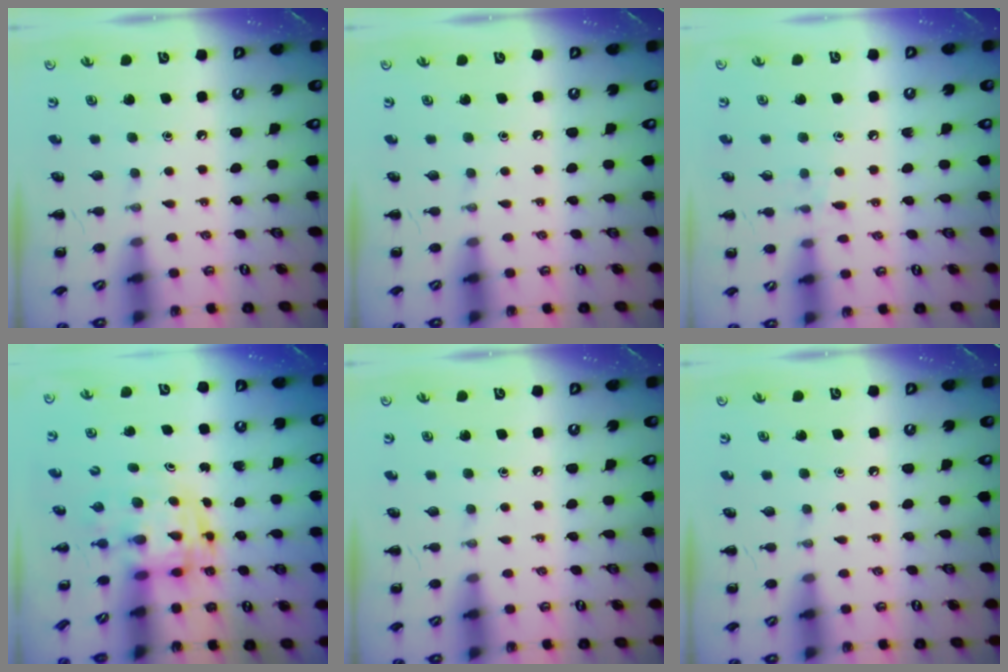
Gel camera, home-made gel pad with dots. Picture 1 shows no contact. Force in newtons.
{"total": 0.0}
{"total": 5.9, "press": 5.4, "slide": 2.3}
{"total": 2.8, "press": 2.7, "slide": 0.6}
{"total": 0.0}
{"total": 0.0}